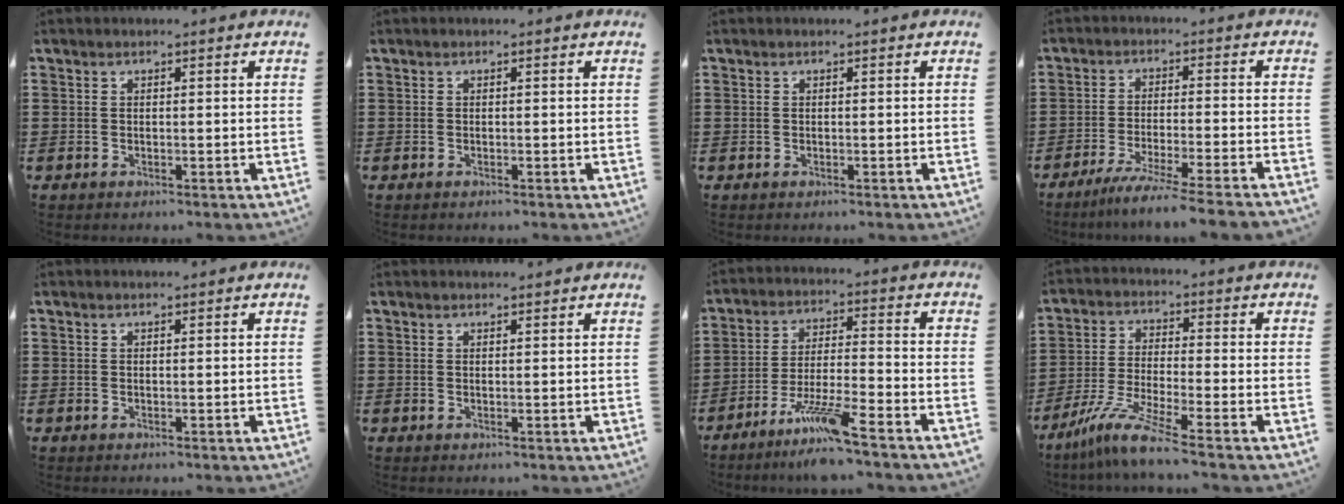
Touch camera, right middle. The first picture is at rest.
{"total": 0.0}
{"total": 0.0}
{"total": 5.5, "force": [-4.8, -0.8, 2.5], "torque": [-0.051, -0.021, -0.093]}
{"total": 0.0}
{"total": 0.8, "force": [0.8, 0.0, 0.0], "torque": [0.005, -0.004, 0.014]}
{"total": 7.9, "force": [-6.4, -0.2, 4.6], "torque": [-0.092, -0.012, -0.124]}
{"total": 7.3, "force": [-5.5, 0.0, 4.8], "torque": [-0.105, -0.018, -0.109]}